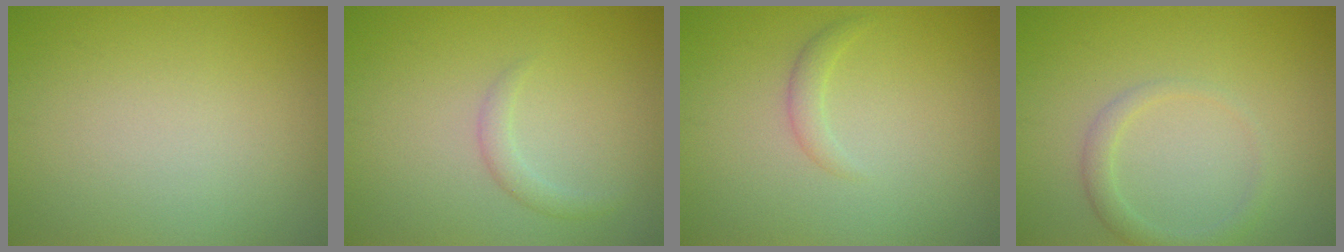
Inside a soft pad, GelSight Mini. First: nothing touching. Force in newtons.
{"total": 1.3, "press": 1.3, "slide": 0.1}
{"total": 1.2, "press": 1.1, "slide": 0.2}
{"total": 1.7, "press": 1.7, "slide": 0.1}